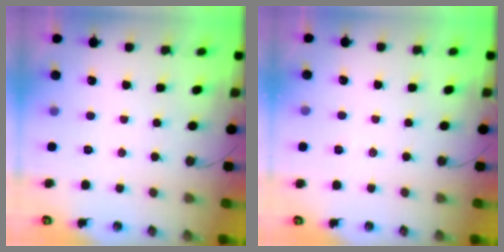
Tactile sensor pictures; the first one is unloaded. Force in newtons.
{"total": 3.8, "press": 3.2, "slide": 2.1}